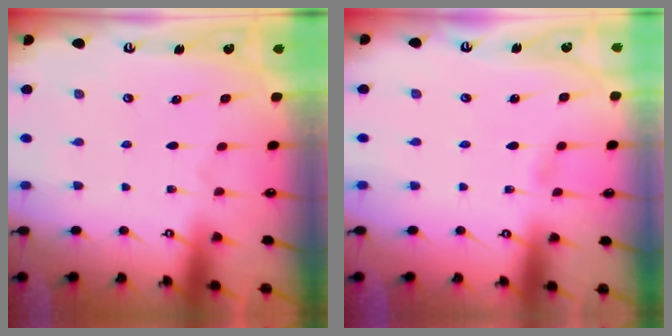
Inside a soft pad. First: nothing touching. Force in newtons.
{"total": 1.7, "press": 1.7, "slide": 0.1}